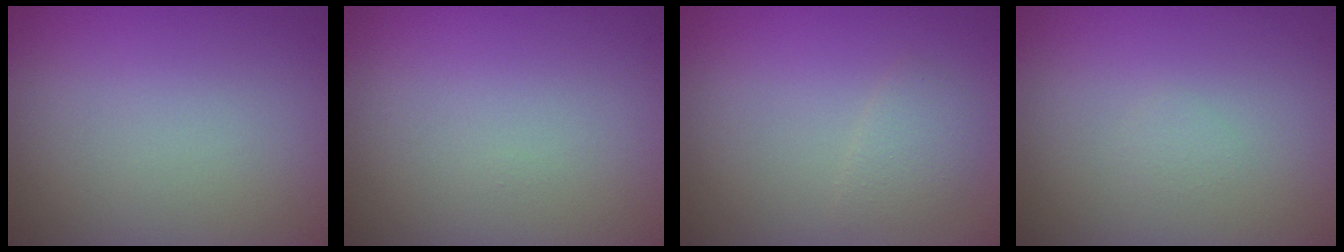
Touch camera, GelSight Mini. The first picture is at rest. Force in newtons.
{"total": 0.0}
{"total": 1.6, "press": 1.6, "slide": 0.1}
{"total": 0.5, "press": 0.5, "slide": 0.0}